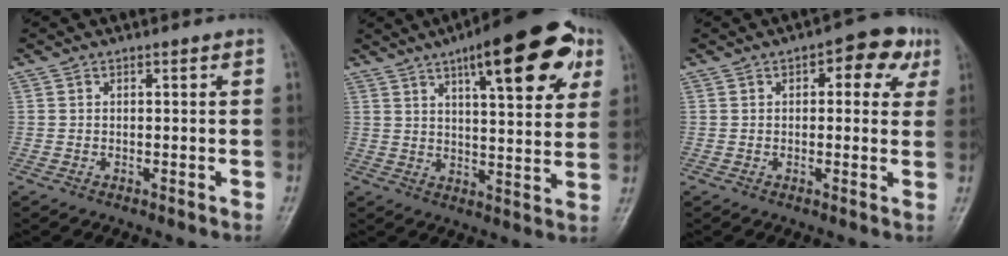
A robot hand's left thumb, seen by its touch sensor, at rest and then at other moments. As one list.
[{"total": 19.2, "force": [9.2, 5.8, 15.8], "torque": [-0.189, -0.015, 0.124]}, {"total": 7.8, "force": [3.0, 4.1, 5.9], "torque": [-0.035, 0.008, 0.026]}]